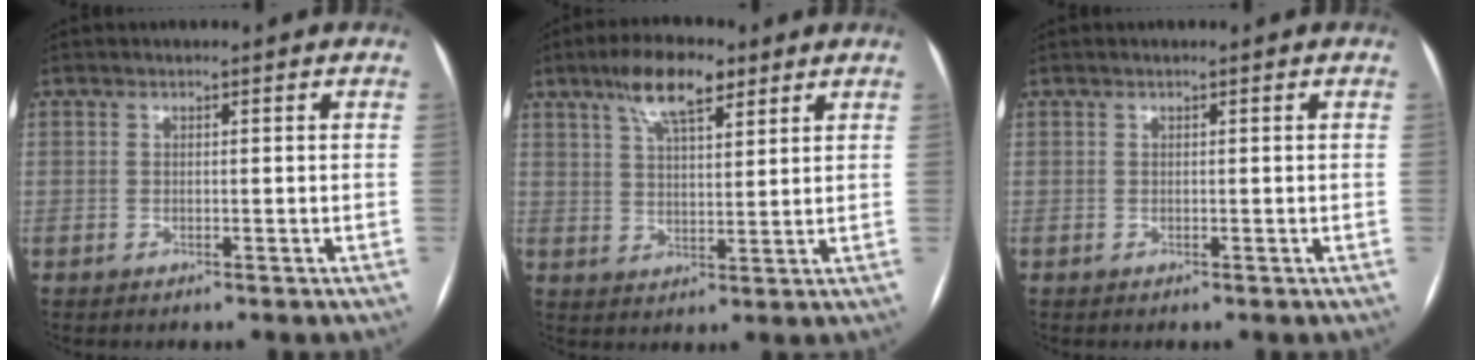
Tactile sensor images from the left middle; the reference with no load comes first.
{"total": 8.7, "force": [5.5, 2.8, 6.2], "torque": [-0.114, 0.015, 0.097]}
{"total": 0.0}